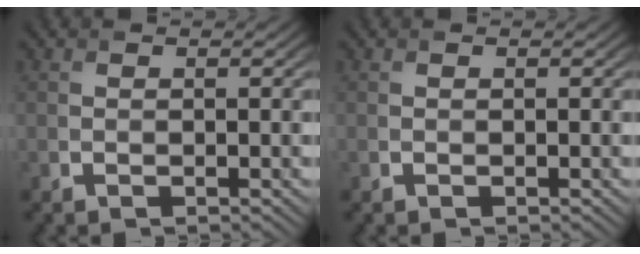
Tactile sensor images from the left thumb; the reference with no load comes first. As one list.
[{"total": 0.0}]